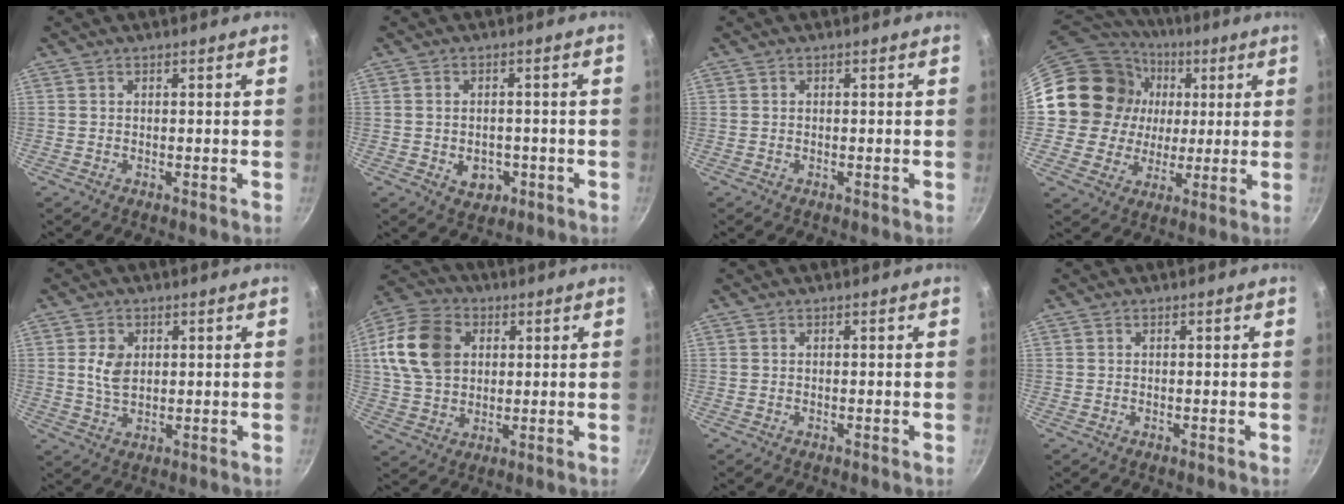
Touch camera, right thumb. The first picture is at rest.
{"total": 5.2, "force": [-1.5, 4.0, 3.0], "torque": [-0.032, 0.009, -0.011]}
{"total": 0.0}
{"total": 18.6, "force": [3.3, 17.1, 6.5], "torque": [-0.101, 0.011, 0.059]}
{"total": 5.6, "force": [1.1, 3.8, 3.9], "torque": [-0.064, -0.007, 0.022]}
{"total": 15.3, "force": [3.5, 11.6, 9.4], "torque": [-0.157, 0.009, 0.058]}
{"total": 0.0}
{"total": 0.0}